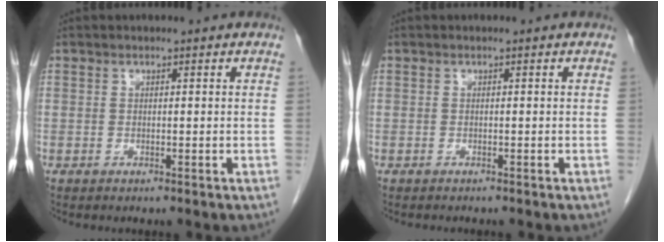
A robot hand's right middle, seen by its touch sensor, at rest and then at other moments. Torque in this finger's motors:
{"motor_torque": [0.07, -0.02, -0.03, -0.01]}